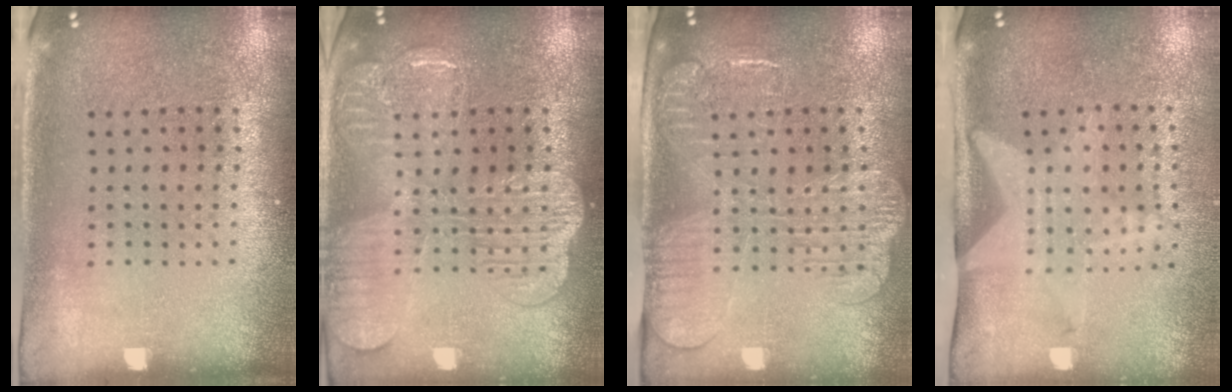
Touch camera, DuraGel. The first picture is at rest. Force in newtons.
{"total": 3.9, "press": 3.9, "slide": 0.5}
{"total": 2.5, "press": 2.1, "slide": 1.4}
{"total": 2.1, "press": 1.6, "slide": 1.3}